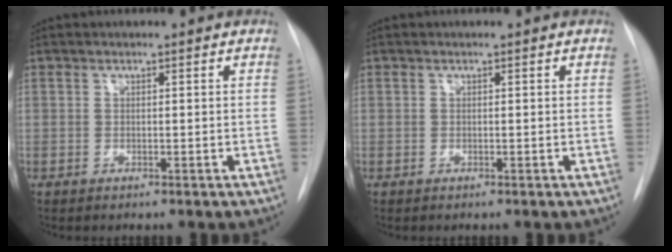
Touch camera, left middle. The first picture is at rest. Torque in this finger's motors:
{"motor_torque": [0.09, -0.07, 0.03, 0.01]}